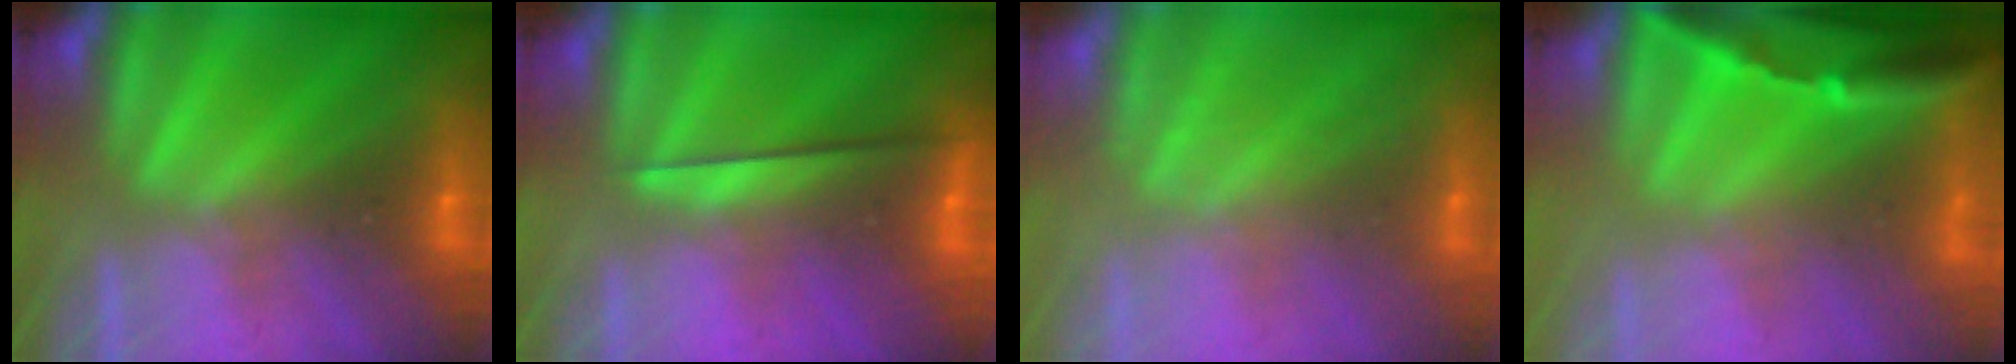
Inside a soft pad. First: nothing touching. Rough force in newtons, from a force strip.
{"total": 2.3}
{"total": 1.8}
{"total": 3.8}